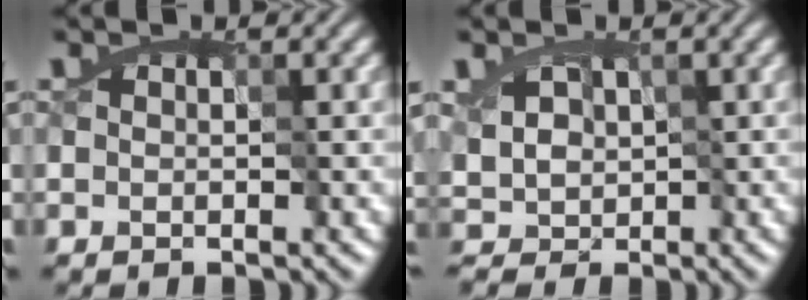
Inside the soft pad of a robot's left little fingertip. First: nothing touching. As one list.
[{"total": 2.3, "force": [0.2, 2.1, 0.8], "torque": [-0.035, -0.004, 0.022]}]